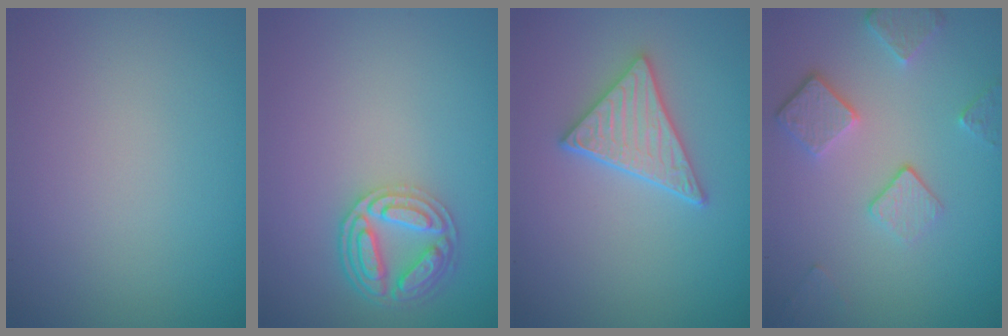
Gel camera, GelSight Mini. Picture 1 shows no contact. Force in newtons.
{"total": 4.5, "press": 4.0, "slide": 2.1}
{"total": 3.7, "press": 3.3, "slide": 1.7}
{"total": 3.9, "press": 2.9, "slide": 2.5}